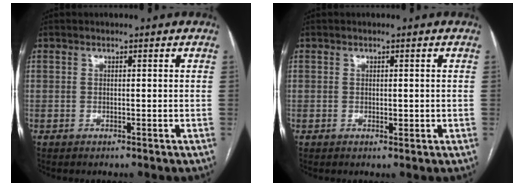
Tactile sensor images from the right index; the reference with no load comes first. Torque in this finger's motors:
{"motor_torque": [0.09, 0.18, 0.14, 0.07]}